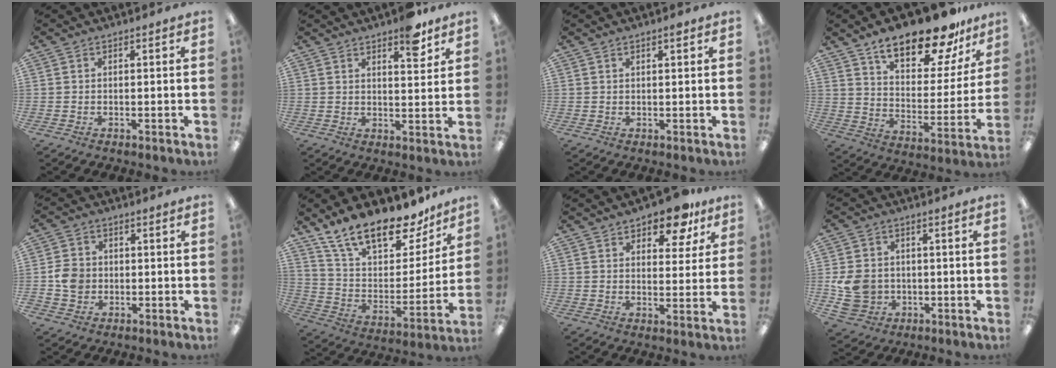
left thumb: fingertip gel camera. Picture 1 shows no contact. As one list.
[{"total": 6.9, "force": [5.0, 2.5, 3.9], "torque": [-0.033, -0.032, 0.080]}, {"total": 1.2, "force": [0.9, 0.3, 0.8], "torque": [-0.009, -0.002, 0.013]}, {"total": 20.0, "force": [15.9, 6.8, 10.0], "torque": [-0.163, -0.102, 0.272]}, {"total": 5.7, "force": [-0.9, 5.0, 2.6], "torque": [-0.047, 0.008, -0.015]}, {"total": 19.9, "force": [15.6, 7.9, 9.6], "torque": [-0.174, -0.105, 0.278]}, {"total": 9.1, "force": [6.6, 4.1, 4.7], "torque": [-0.056, -0.032, 0.113]}, {"total": 9.7, "force": [-1.3, 8.4, 4.8], "torque": [-0.107, 0.014, -0.019]}]